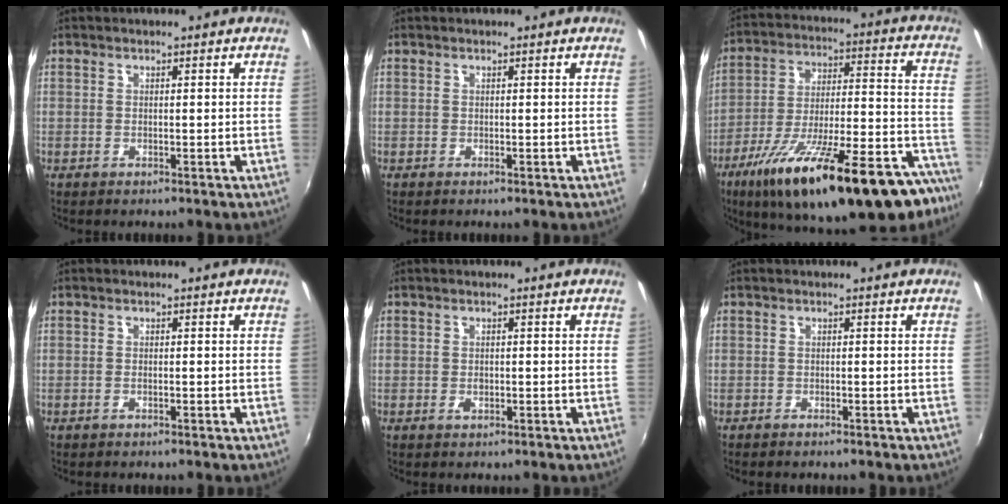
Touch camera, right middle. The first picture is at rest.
{"total": 0.0}
{"total": 32.3, "force": [-22.8, 8.6, 21.3], "torque": [-0.318, -0.038, -0.329]}
{"total": 0.7, "force": [-0.6, 0.2, 0.4], "torque": [-0.008, 0.000, -0.012]}
{"total": 0.9, "force": [-0.4, 0.7, 0.3], "torque": [-0.005, -0.002, -0.007]}
{"total": 0.9, "force": [-0.8, 0.3, 0.3], "torque": [-0.010, -0.002, -0.015]}